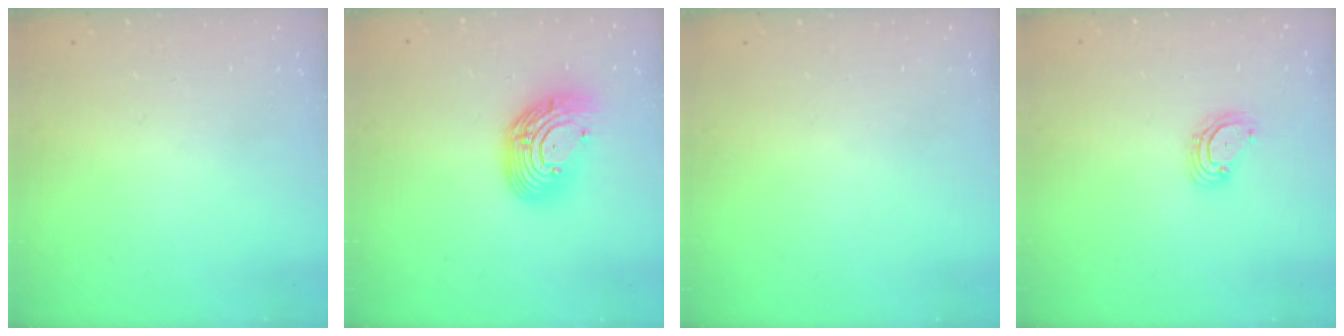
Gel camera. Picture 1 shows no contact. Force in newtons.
{"total": 15.0, "press": 14.9, "slide": 1.5}
{"total": 0.0}
{"total": 3.3, "press": 3.3, "slide": 0.3}